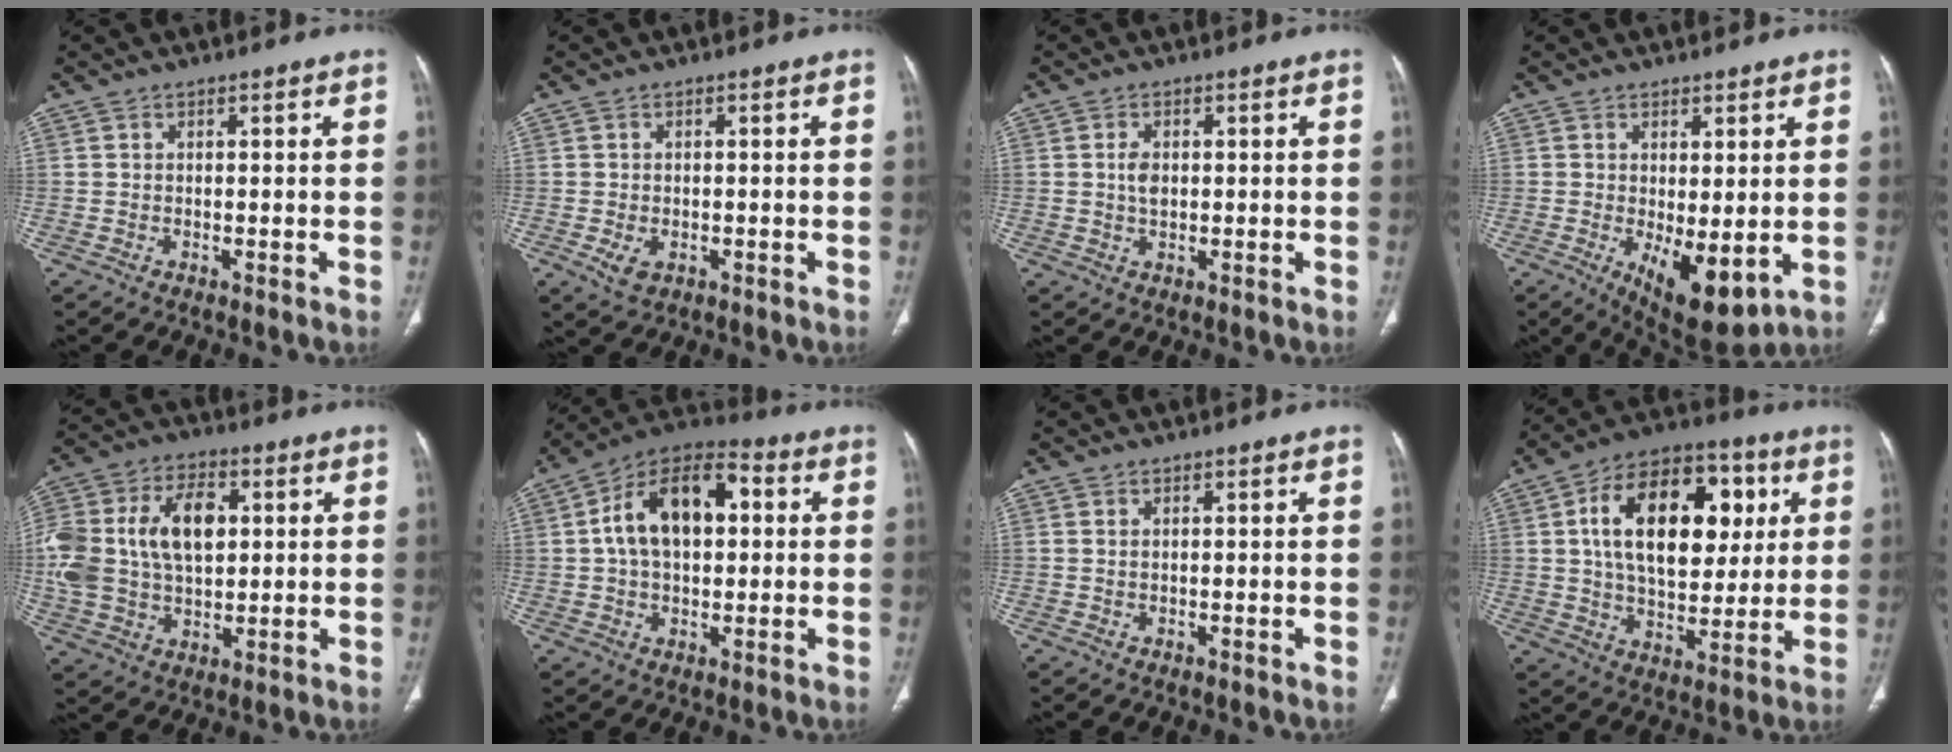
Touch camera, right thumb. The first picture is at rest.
{"total": 3.2, "force": [-1.1, 2.2, 2.2], "torque": [-0.040, -0.001, -0.009]}
{"total": 2.9, "force": [0.2, 1.8, 2.2], "torque": [-0.038, 0.001, 0.005]}
{"total": 9.7, "force": [-1.7, 4.0, 8.6], "torque": [-0.125, -0.025, -0.009]}
{"total": 21.5, "force": [3.3, 13.9, 16.0], "torque": [-0.335, 0.018, 0.064]}
{"total": 16.2, "force": [2.7, 9.6, 12.7], "torque": [-0.198, 0.029, 0.037]}
{"total": 0.8, "force": [0.2, 0.4, 0.6], "torque": [-0.018, 0.003, 0.008]}
{"total": 23.0, "force": [5.3, 13.8, 17.6], "torque": [-0.253, 0.003, 0.082]}